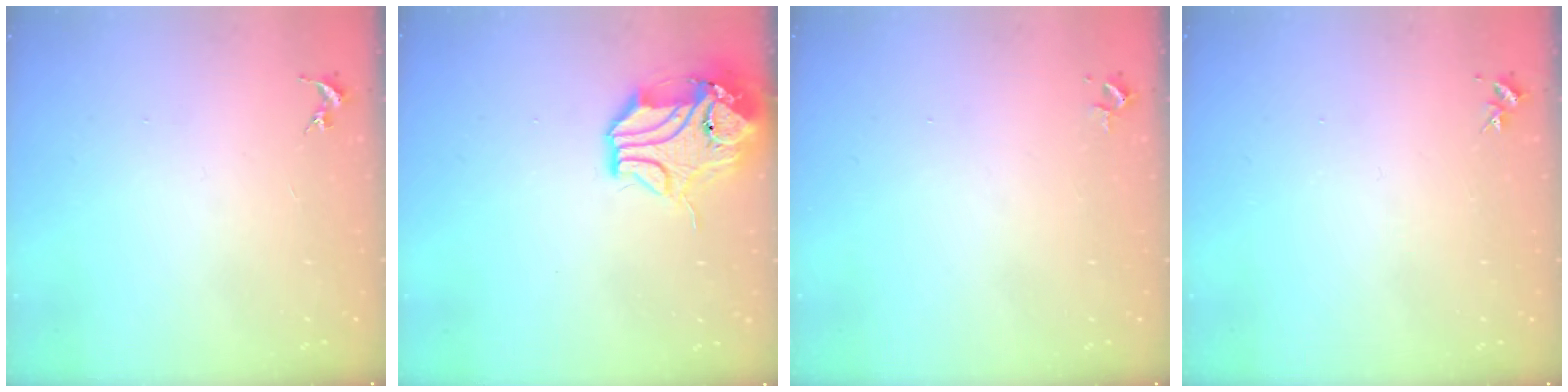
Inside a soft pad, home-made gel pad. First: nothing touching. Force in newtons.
{"total": 13.3, "press": 13.2, "slide": 2.0}
{"total": 2.2, "press": 2.2, "slide": 0.3}
{"total": 3.2, "press": 3.2, "slide": 0.4}